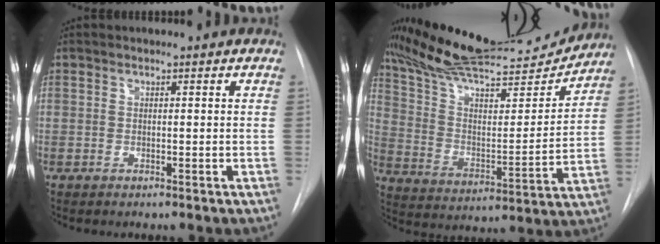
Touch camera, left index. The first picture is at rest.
{"total": 23.6, "force": [21.8, 3.3, 8.4], "torque": [-0.150, -0.021, 0.335]}